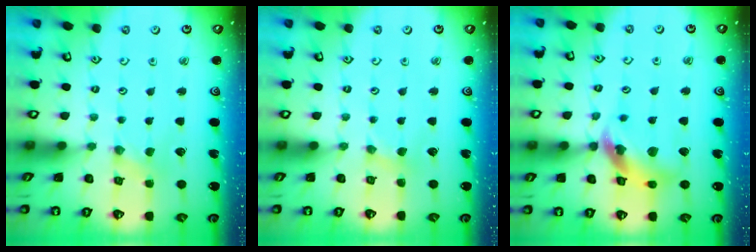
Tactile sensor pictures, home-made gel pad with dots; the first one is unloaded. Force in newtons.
{"total": 1.2, "press": 1.1, "slide": 0.3}
{"total": 13.8, "press": 13.7, "slide": 1.6}